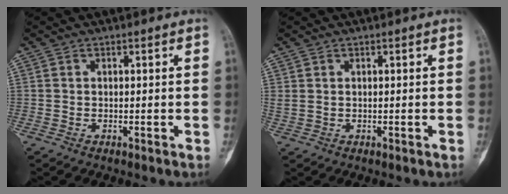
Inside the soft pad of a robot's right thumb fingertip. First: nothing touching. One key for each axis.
{"total": 1.0, "fx": 0.3, "fy": 0.6, "fz": 0.6, "tx": -0.020, "ty": 0.001, "tz": 0.013}